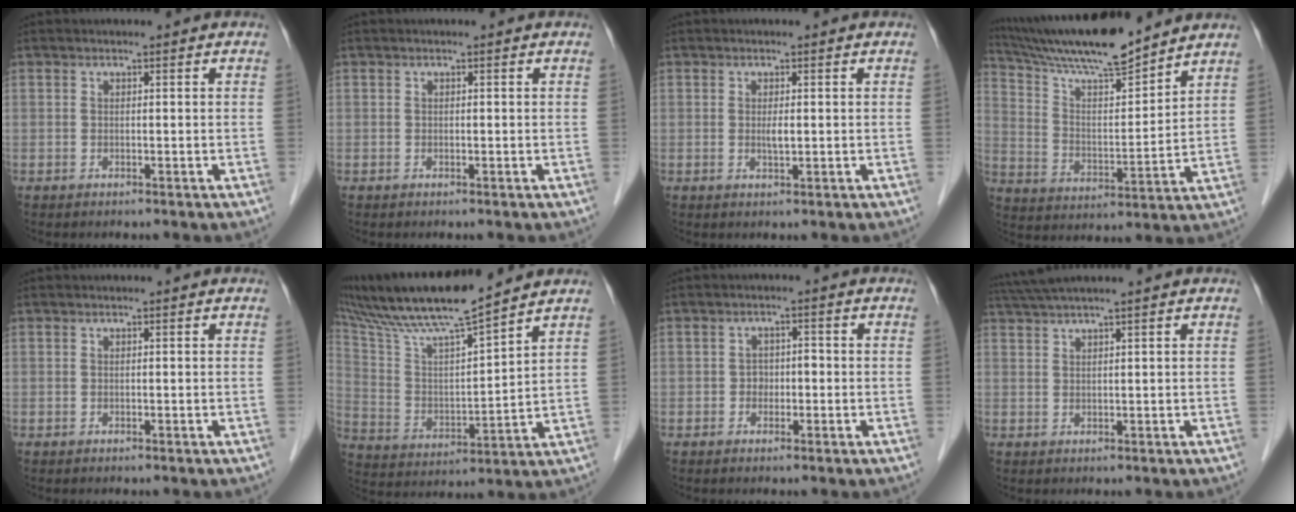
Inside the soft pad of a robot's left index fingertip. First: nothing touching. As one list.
[{"total": 0.0}, {"total": 1.6, "force": [0.1, 0.2, 1.6], "torque": [-0.030, -0.002, 0.002]}, {"total": 15.6, "force": [14.0, 0.6, 6.9], "torque": [-0.131, 0.007, 0.247]}, {"total": 0.0}, {"total": 16.7, "force": [14.3, -0.3, 8.7], "torque": [-0.169, 0.013, 0.257]}, {"total": 2.0, "force": [-0.5, 1.5, 1.3], "torque": [-0.016, 0.010, -0.009]}, {"total": 5.4, "force": [4.4, -1.2, 2.9], "torque": [-0.055, 0.029, 0.086]}]